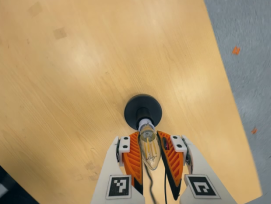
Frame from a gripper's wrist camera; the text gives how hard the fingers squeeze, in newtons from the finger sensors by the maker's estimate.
{"total": 17.3, "left": 16.4, "right": 18.3}